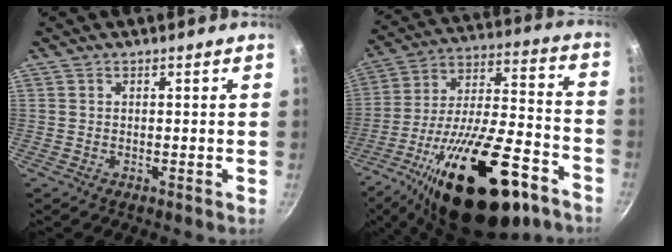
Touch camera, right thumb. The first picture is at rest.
{"total": 30.5, "force": [-16.5, 12.4, 22.5], "torque": [-0.347, 0.072, -0.254]}